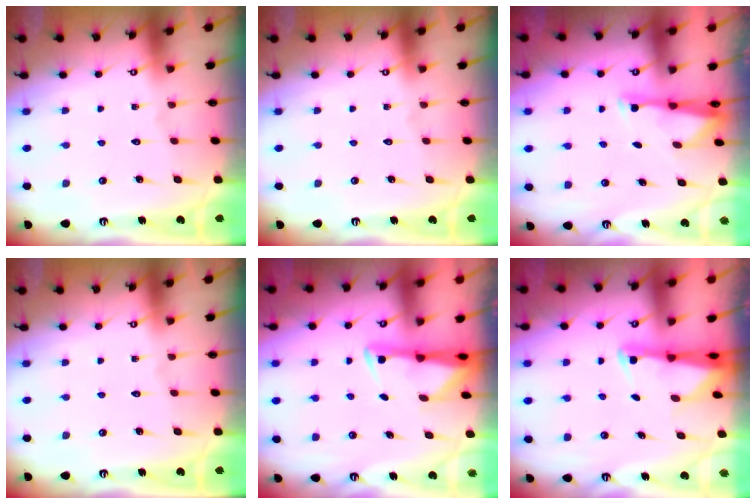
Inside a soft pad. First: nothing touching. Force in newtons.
{"total": 0.0}
{"total": 3.1, "press": 3.0, "slide": 0.6}
{"total": 0.0}
{"total": 3.0, "press": 2.9, "slide": 0.5}
{"total": 2.4, "press": 2.3, "slide": 0.5}